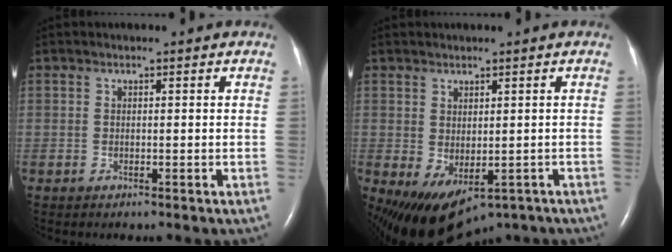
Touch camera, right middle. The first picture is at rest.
{"total": 8.6, "force": [-4.7, 4.1, 6.0], "torque": [-0.085, -0.010, -0.055]}